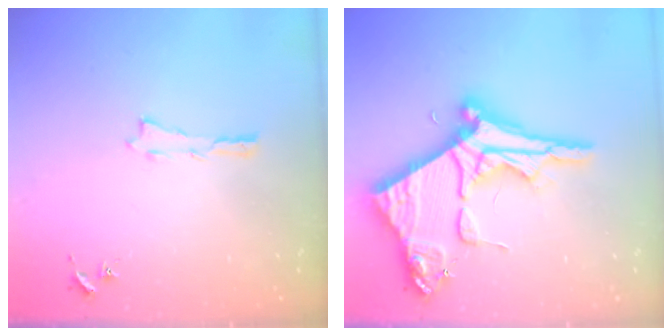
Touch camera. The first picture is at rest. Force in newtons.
{"total": 11.6, "press": 11.6, "slide": 1.3}